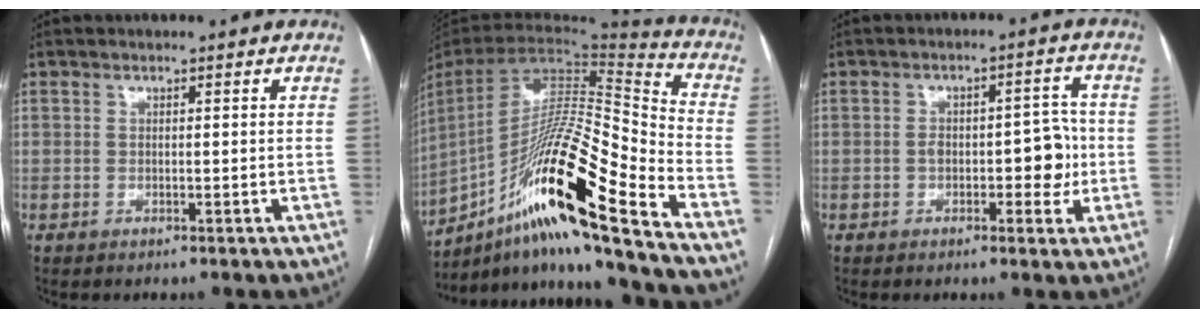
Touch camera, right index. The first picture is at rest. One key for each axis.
{"total": 24.9, "fx": -15.0, "fy": 0.4, "fz": 19.8, "tx": -0.349, "ty": -0.008, "tz": -0.271}
{"total": 6.5, "fx": -1.0, "fy": 3.1, "fz": 5.6, "tx": -0.075, "ty": 0.021, "tz": -0.010}